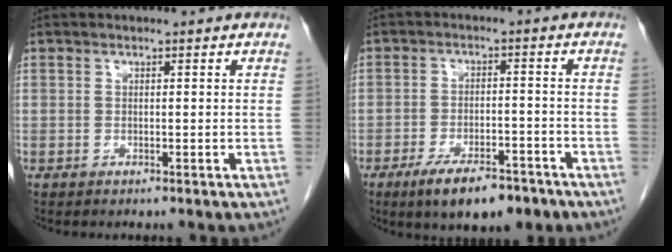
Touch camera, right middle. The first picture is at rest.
{"total": 9.2, "force": [-6.4, 3.2, 5.8], "torque": [-0.087, -0.004, -0.099]}